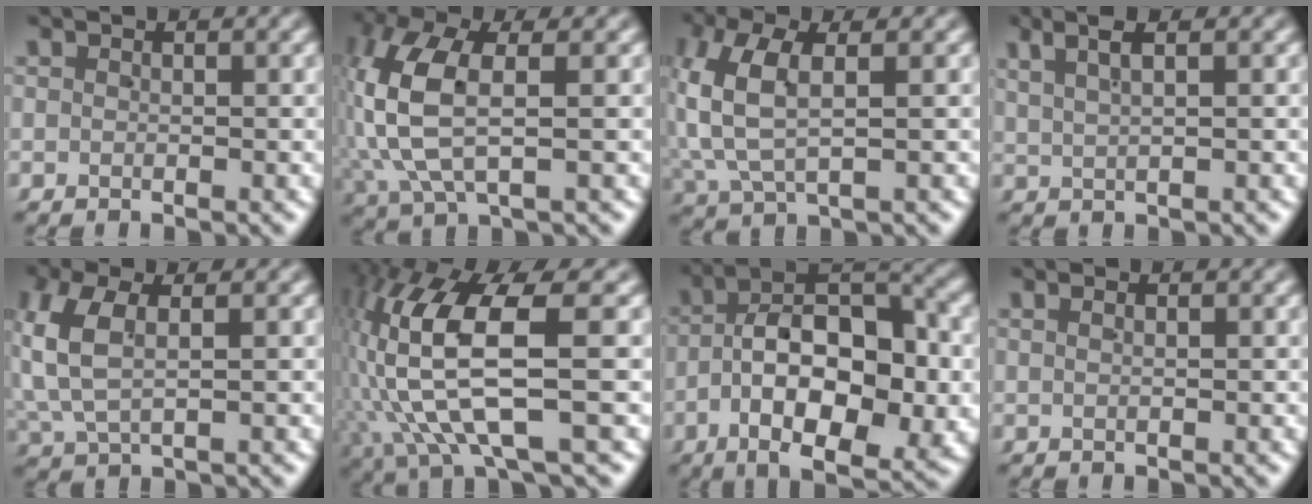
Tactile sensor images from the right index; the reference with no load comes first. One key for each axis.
{"total": 8.3, "fx": 1.0, "fy": 5.0, "fz": 6.6, "tx": -0.176, "ty": -0.012, "tz": 0.028}
{"total": 6.6, "fx": 0.7, "fy": 4.2, "fz": 5.0, "tx": -0.132, "ty": -0.005, "tz": 0.018}
{"total": 3.2, "fx": 2.1, "fy": 0.7, "fz": 2.3, "tx": -0.039, "ty": 0.016, "tz": 0.035}
{"total": 5.5, "fx": 1.0, "fy": 3.8, "fz": 3.9, "tx": -0.116, "ty": -0.005, "tz": 0.023}
{"total": 11.8, "fx": 0.6, "fy": 5.4, "fz": 10.5, "tx": -0.230, "ty": -0.017, "tz": 0.025}
{"total": 11.6, "fx": -1.5, "fy": 6.1, "fz": 9.8, "tx": -0.145, "ty": -0.014, "tz": -0.023}
{"total": 0.7, "fx": 0.4, "fy": -0.2, "fz": 0.6, "tx": -0.006, "ty": 0.004, "tz": 0.007}